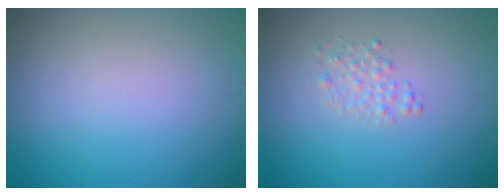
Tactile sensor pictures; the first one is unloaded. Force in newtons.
{"total": 1.3, "press": 1.3, "slide": 0.0}